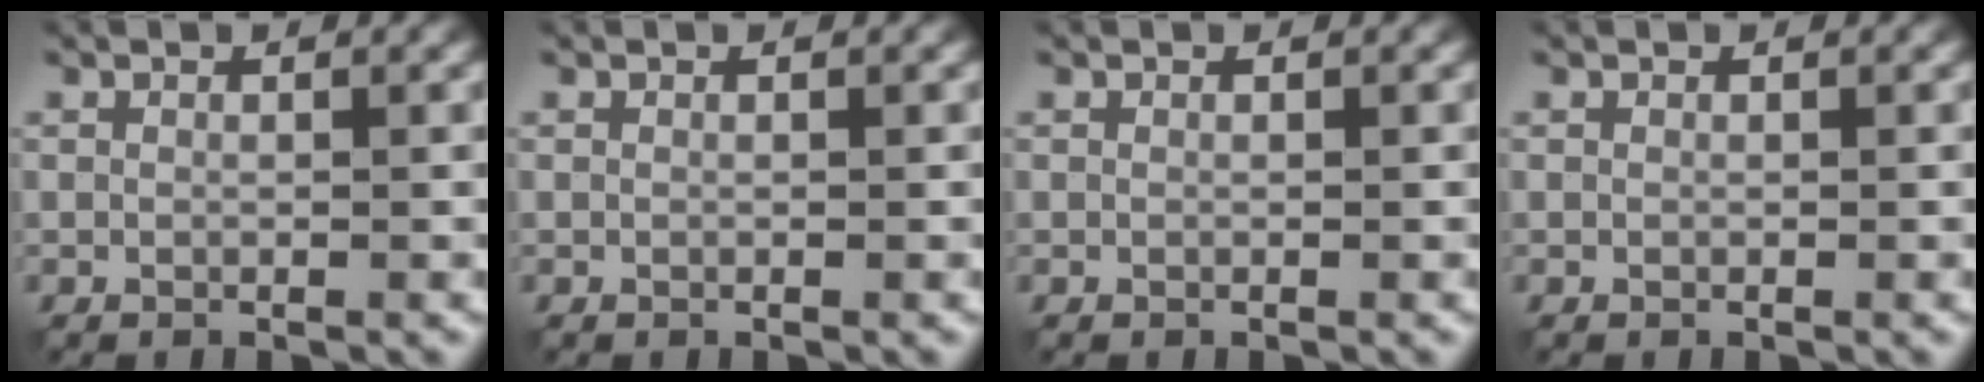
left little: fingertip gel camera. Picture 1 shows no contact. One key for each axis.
{"total": 0.0}
{"total": 0.0}
{"total": 0.0}